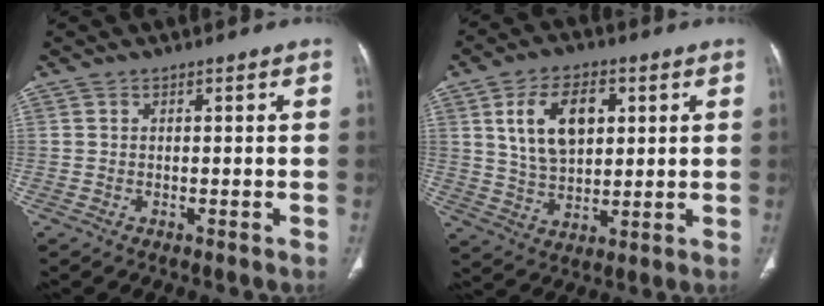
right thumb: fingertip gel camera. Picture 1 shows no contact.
{"total": 12.2, "force": [3.8, 7.5, 8.9], "torque": [-0.133, -0.008, 0.073]}